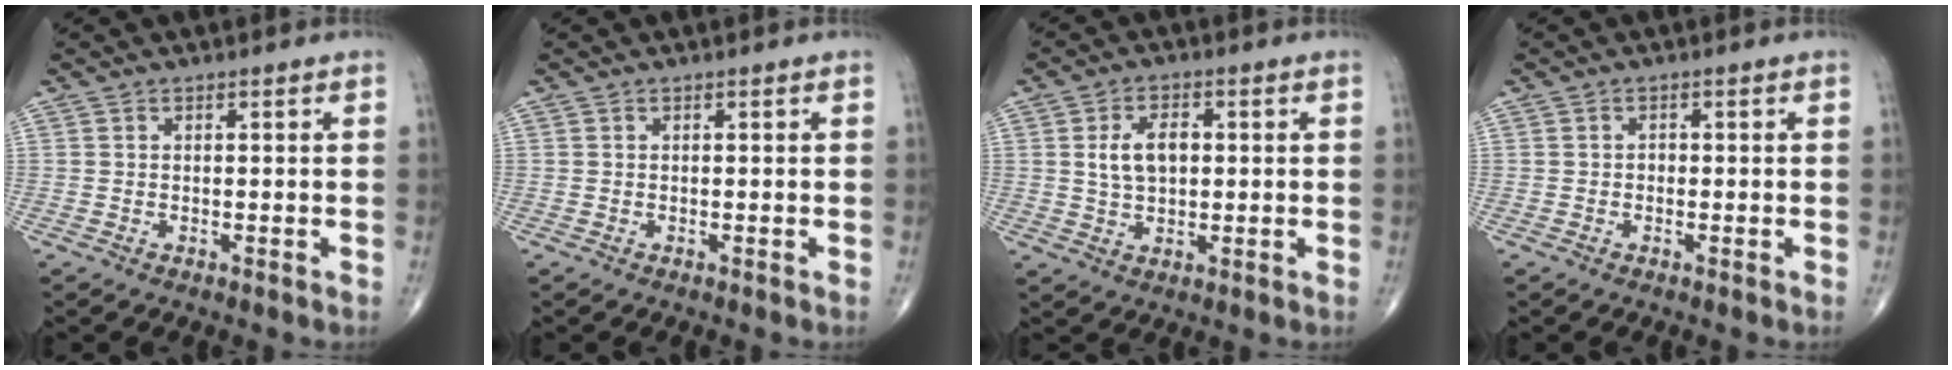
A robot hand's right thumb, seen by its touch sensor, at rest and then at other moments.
{"total": 0.0}
{"total": 6.6, "force": [0.9, 4.0, 5.1], "torque": [-0.081, 0.005, 0.016]}
{"total": 0.7, "force": [-0.2, 0.5, 0.4], "torque": [0.002, 0.003, -0.009]}